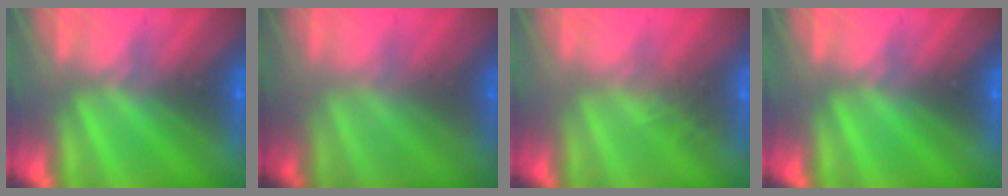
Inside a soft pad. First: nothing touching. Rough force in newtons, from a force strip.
{"total": 1.6}
{"total": 2.7}
{"total": 0.0}